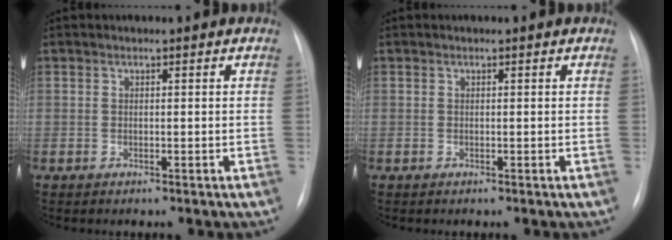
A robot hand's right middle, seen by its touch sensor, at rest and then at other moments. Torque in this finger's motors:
{"motor_torque": [0.04, -0.13, 0.02, 0.00]}